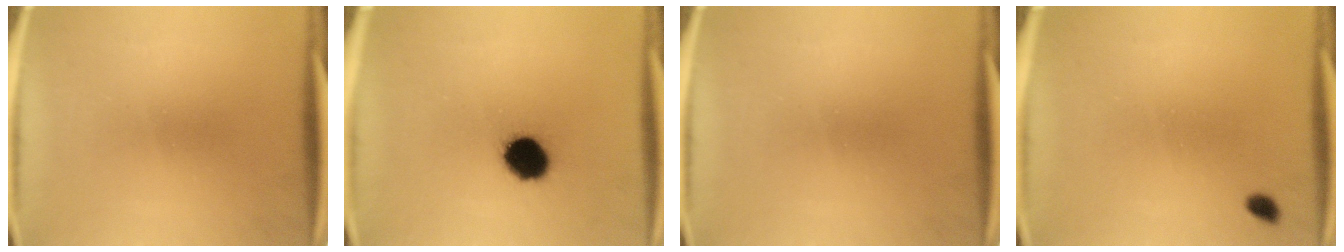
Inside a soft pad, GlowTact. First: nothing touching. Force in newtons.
{"total": 10.0}
{"total": 0.0}
{"total": 1.3}